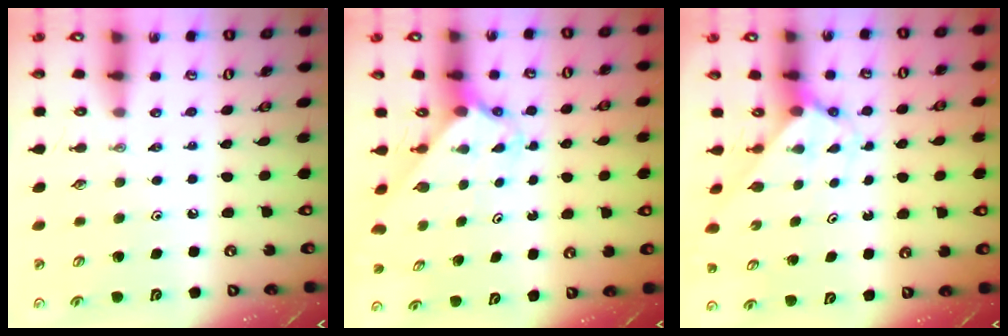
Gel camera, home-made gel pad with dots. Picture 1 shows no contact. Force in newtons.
{"total": 2.5, "press": 2.5, "slide": 0.3}
{"total": 2.3, "press": 2.3, "slide": 0.2}